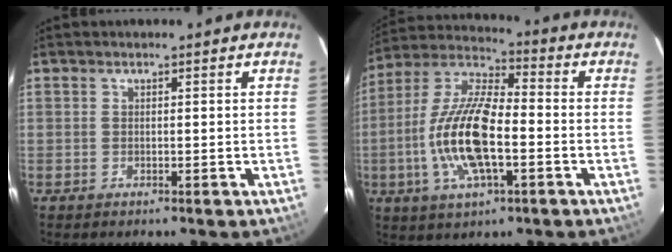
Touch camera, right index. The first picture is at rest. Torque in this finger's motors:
{"motor_torque": [2.14, 0.00, 1.05, 0.21]}